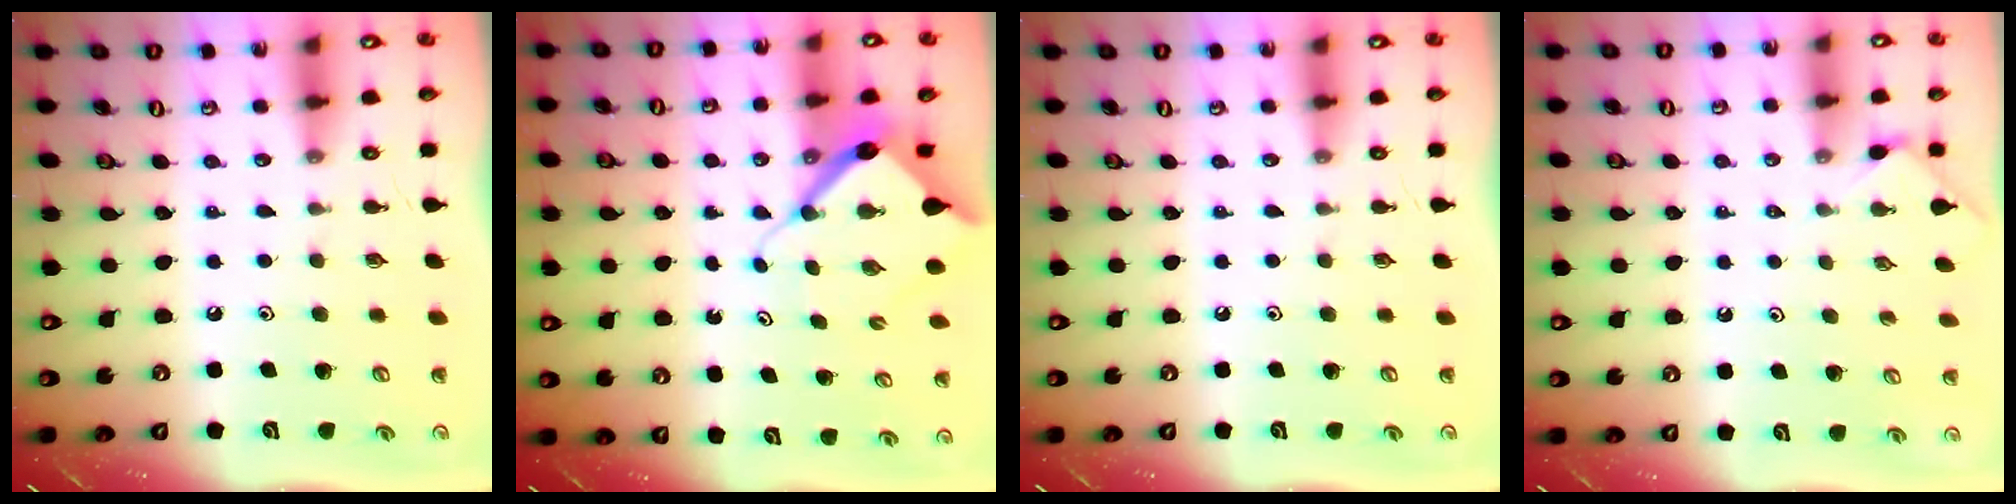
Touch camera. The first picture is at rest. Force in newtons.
{"total": 7.5, "press": 7.5, "slide": 0.6}
{"total": 0.0}
{"total": 2.3, "press": 2.3, "slide": 0.3}